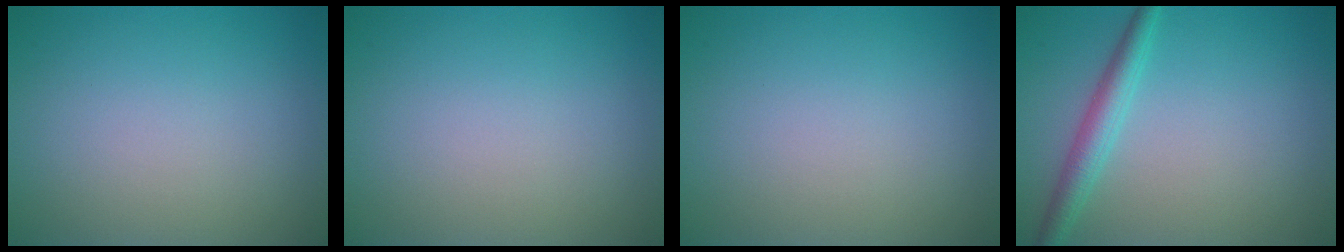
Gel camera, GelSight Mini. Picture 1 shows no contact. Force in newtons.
{"total": 0.0}
{"total": 0.0}
{"total": 2.8, "press": 2.8, "slide": 0.1}